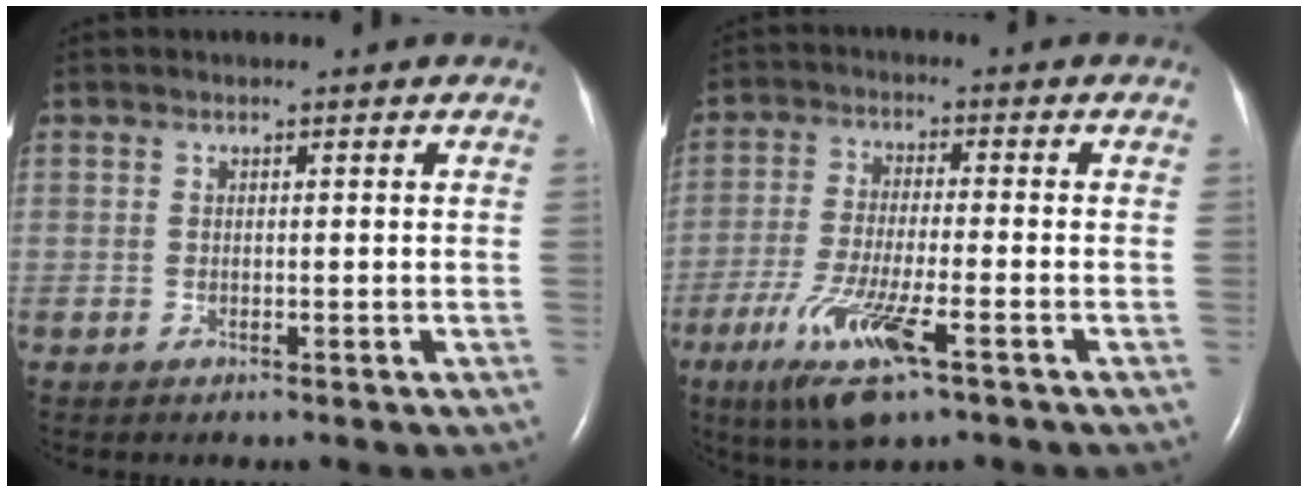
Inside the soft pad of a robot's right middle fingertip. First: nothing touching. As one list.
[{"total": 11.2, "force": [-5.8, 1.6, 9.5], "torque": [-0.196, -0.031, -0.101]}]